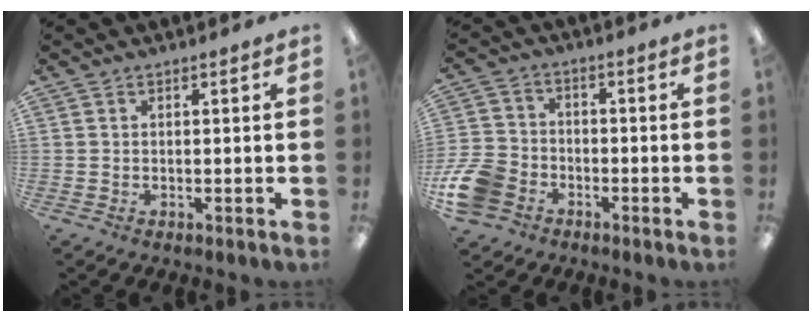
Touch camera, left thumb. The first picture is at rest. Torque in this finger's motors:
{"motor_torque": [-0.45, 1.67, 0.34, -0.27, 0.07]}